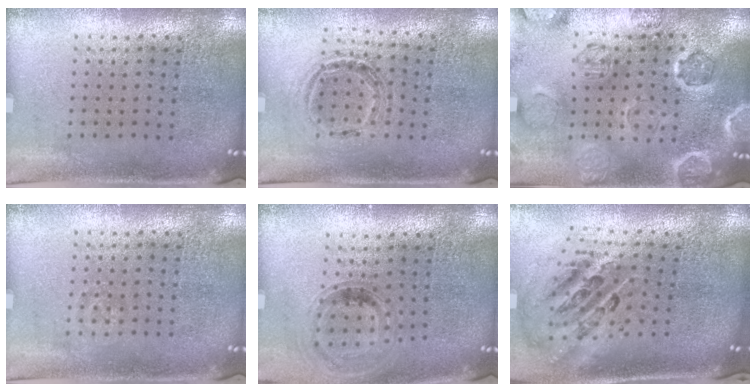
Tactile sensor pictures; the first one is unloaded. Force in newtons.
{"total": 1.0, "press": 0.9, "slide": 0.3}
{"total": 1.7, "press": 1.7, "slide": 0.2}
{"total": 0.6, "press": 0.6, "slide": 0.2}
{"total": 0.8, "press": 0.8, "slide": 0.1}
{"total": 2.7, "press": 1.9, "slide": 1.9}